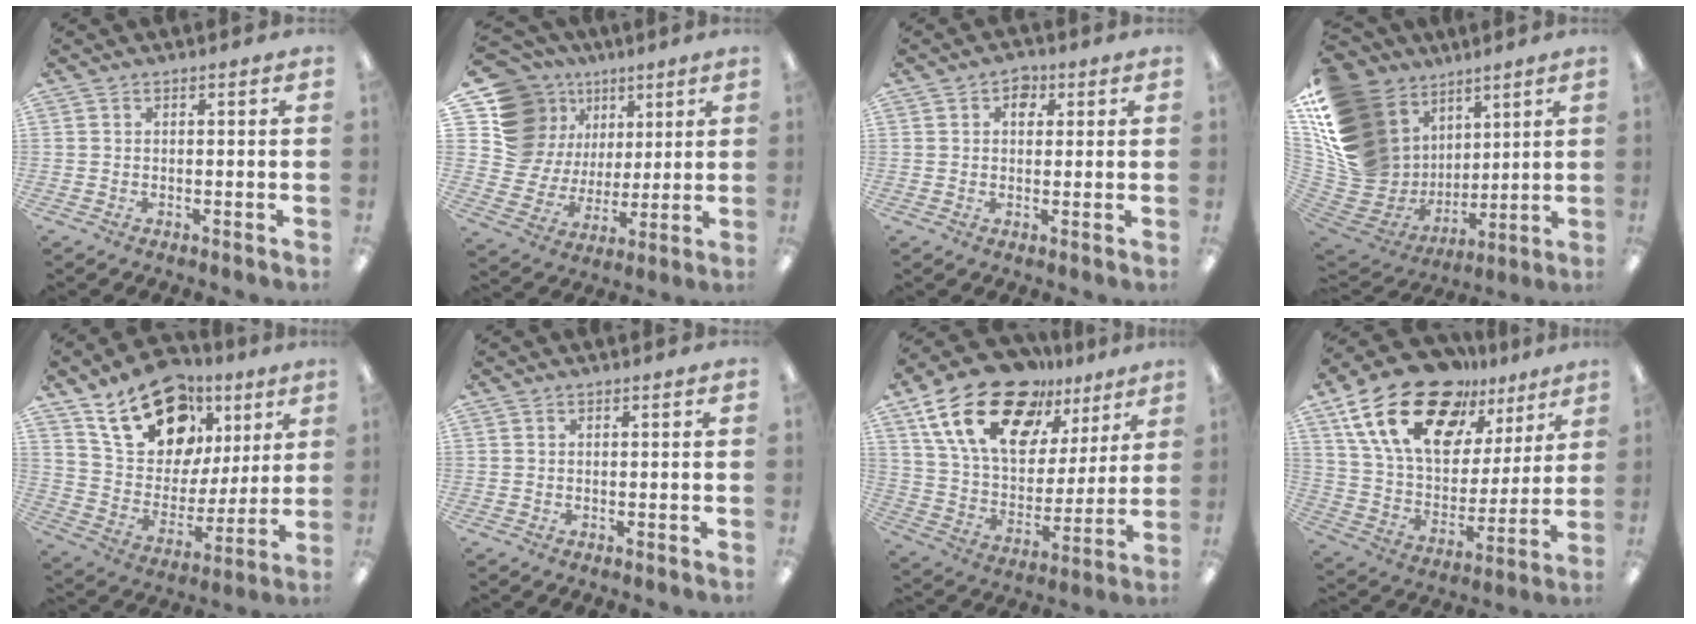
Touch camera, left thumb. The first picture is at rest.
{"total": 16.5, "force": [6.5, 14.2, 5.2], "torque": [-0.107, -0.035, 0.144]}
{"total": 3.6, "force": [1.4, 2.8, 1.8], "torque": [-0.007, -0.003, 0.017]}
{"total": 21.7, "force": [7.5, 17.3, 10.7], "torque": [-0.210, -0.069, 0.191]}
{"total": 20.9, "force": [12.1, 13.5, 10.3], "torque": [-0.173, -0.048, 0.222]}
{"total": 0.0}
{"total": 23.2, "force": [14.2, 12.5, 13.5], "torque": [-0.236, -0.071, 0.256]}
{"total": 23.8, "force": [14.5, 12.8, 13.8], "torque": [-0.248, -0.076, 0.260]}